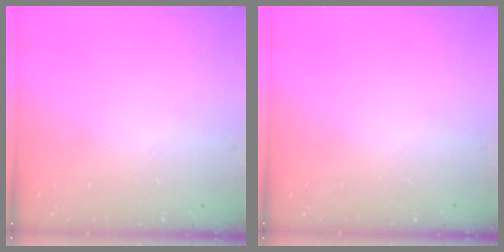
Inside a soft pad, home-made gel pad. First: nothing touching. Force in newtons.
{"total": 0.0}